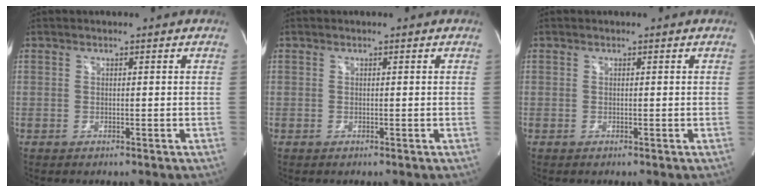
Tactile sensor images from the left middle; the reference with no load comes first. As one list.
[{"total": 0.0}, {"total": 0.0}]